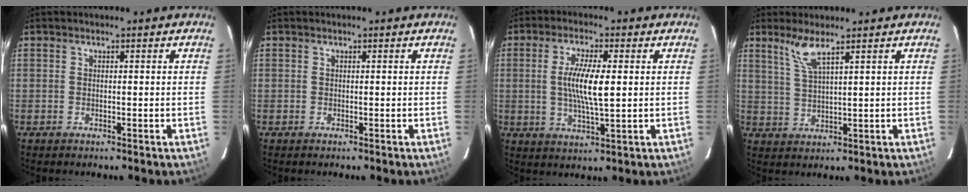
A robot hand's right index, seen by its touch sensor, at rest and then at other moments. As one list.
[{"total": 0.0}, {"total": 8.0, "force": [0.7, 1.6, 7.8], "torque": [-0.148, -0.002, 0.013]}, {"total": 4.5, "force": [3.1, 0.1, 3.2], "torque": [-0.068, -0.003, 0.068]}]